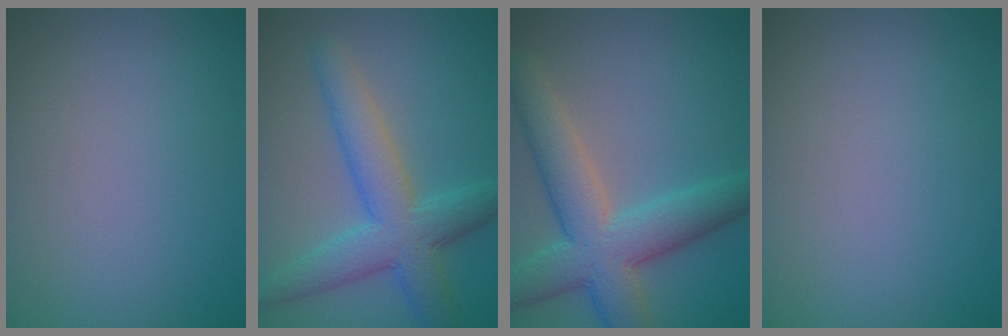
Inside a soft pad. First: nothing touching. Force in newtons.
{"total": 6.3, "press": 6.3, "slide": 0.1}
{"total": 7.9, "press": 7.9, "slide": 0.3}
{"total": 0.0}